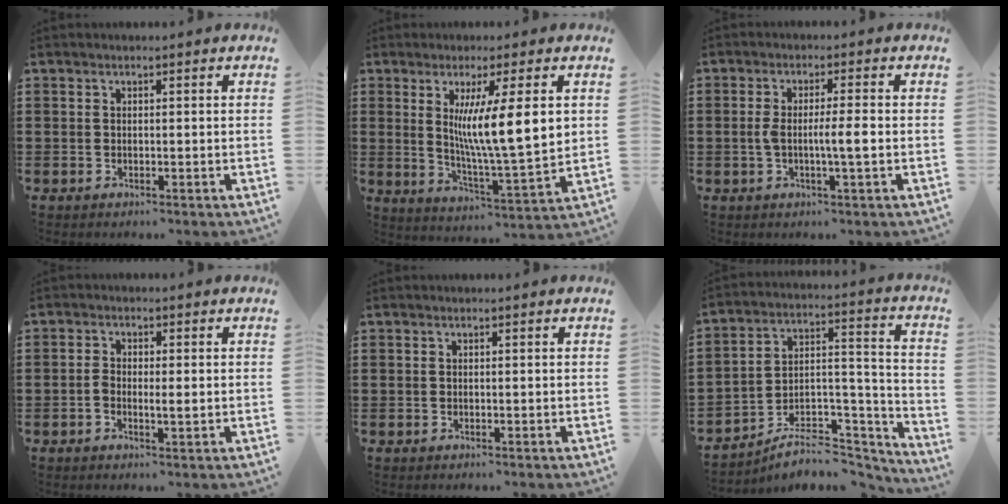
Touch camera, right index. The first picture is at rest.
{"total": 10.5, "force": [3.2, 1.1, 10.0], "torque": [-0.185, -0.012, 0.050]}
{"total": 4.6, "force": [-0.6, 0.4, 4.5], "torque": [-0.097, -0.008, -0.020]}
{"total": 2.3, "force": [-0.5, 0.8, 2.1], "torque": [-0.046, -0.001, -0.013]}
{"total": 0.0}
{"total": 6.9, "force": [-5.6, 3.2, 2.4], "torque": [-0.031, 0.013, -0.103]}